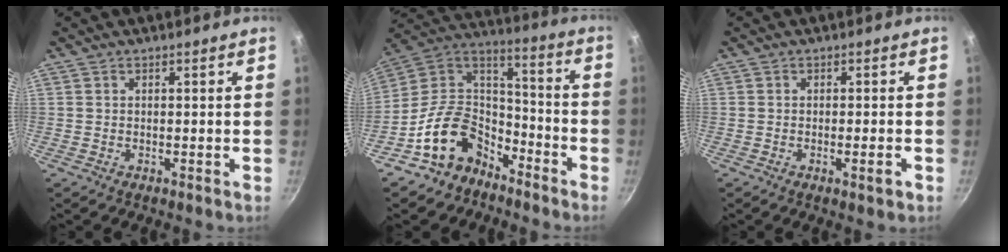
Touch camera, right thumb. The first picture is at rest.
{"total": 16.1, "force": [-9.8, 10.8, 6.8], "torque": [-0.085, 0.100, -0.188]}
{"total": 2.5, "force": [-0.9, 0.4, 2.2], "torque": [-0.035, 0.004, -0.015]}